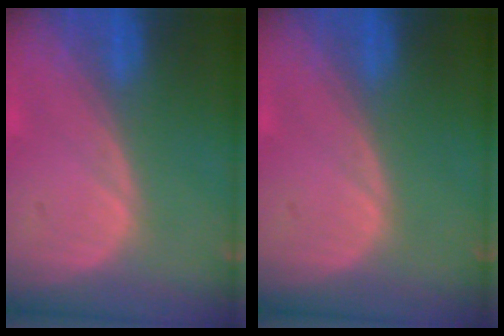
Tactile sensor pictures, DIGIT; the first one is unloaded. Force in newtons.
{"total": 0.0}